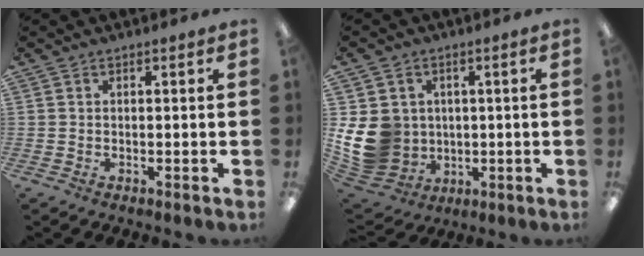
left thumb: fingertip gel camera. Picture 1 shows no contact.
{"total": 12.6, "force": [0.5, 11.4, 5.3], "torque": [-0.141, -0.006, 0.018]}